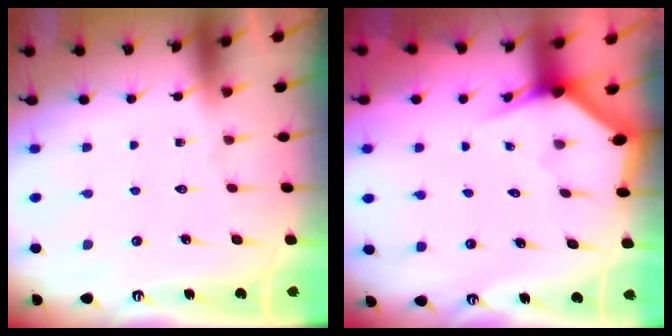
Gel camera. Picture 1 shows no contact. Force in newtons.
{"total": 2.9, "press": 2.9, "slide": 0.2}